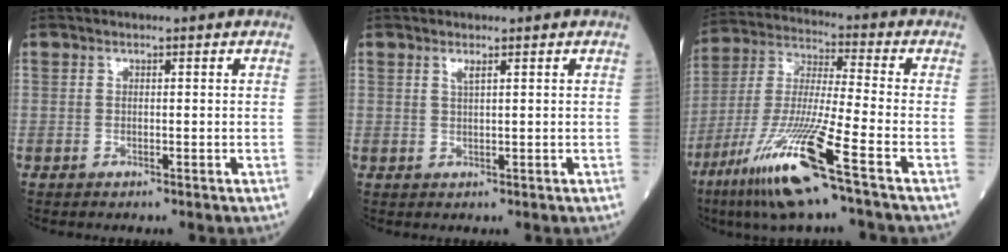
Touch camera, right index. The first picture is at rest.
{"total": 1.1, "force": [0.6, -0.1, 0.9], "torque": [-0.021, -0.004, 0.012]}
{"total": 16.0, "force": [-8.9, -0.7, 13.3], "torque": [-0.288, -0.044, -0.172]}